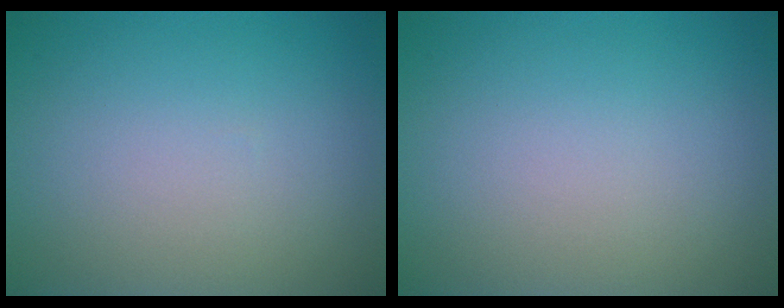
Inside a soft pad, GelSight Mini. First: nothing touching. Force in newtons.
{"total": 0.0}